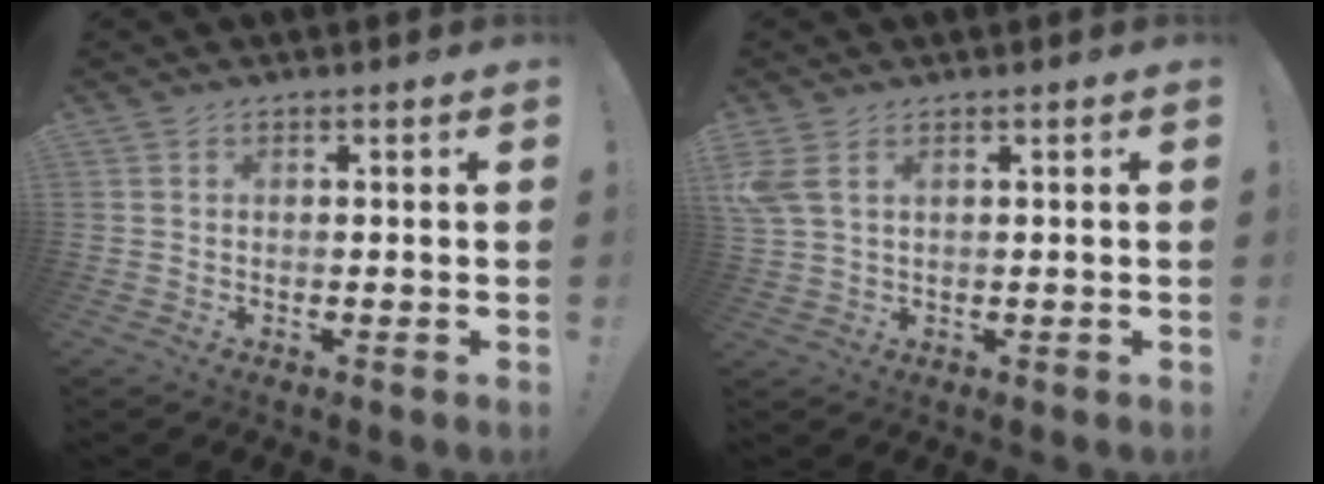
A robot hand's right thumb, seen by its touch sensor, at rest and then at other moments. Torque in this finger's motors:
{"motor_torque": [-0.19, 1.69, 2.10, 0.41, 0.27]}